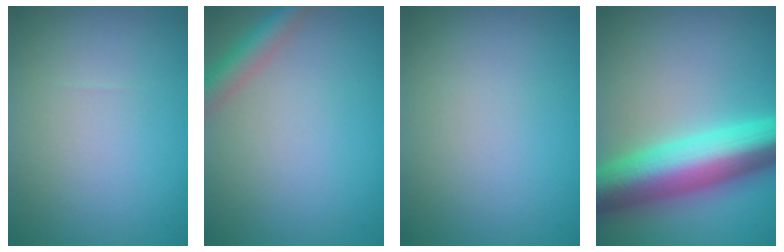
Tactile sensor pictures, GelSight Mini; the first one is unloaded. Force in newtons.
{"total": 2.9, "press": 2.9, "slide": 0.1}
{"total": 0.0}
{"total": 10.6, "press": 10.6, "slide": 0.1}